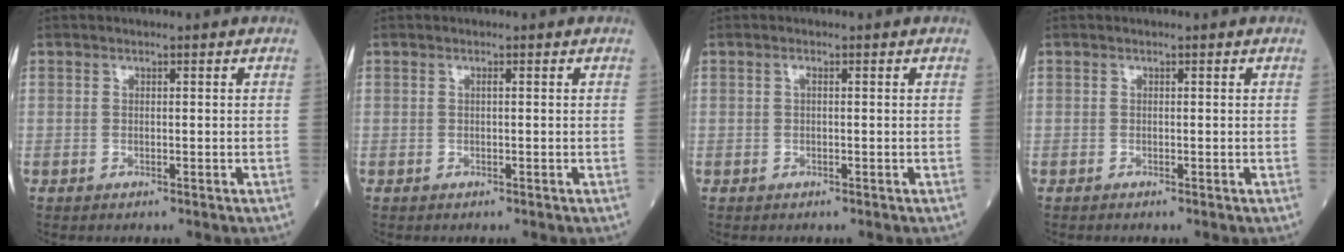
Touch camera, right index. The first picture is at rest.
{"total": 0.0}
{"total": 0.5, "force": [0.1, 0.1, 0.5], "torque": [-0.013, 0.001, 0.001]}
{"total": 0.0}